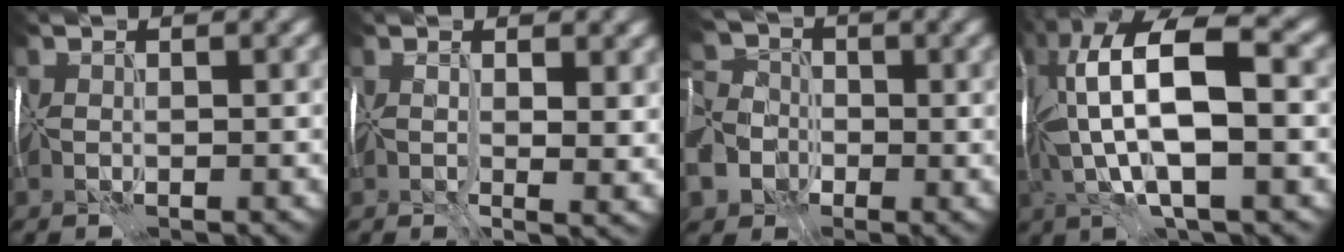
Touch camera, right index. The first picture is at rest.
{"total": 5.5, "force": [0.6, 2.6, 4.8], "torque": [-0.056, -0.019, 0.014]}
{"total": 11.8, "force": [-5.6, 8.9, 5.3], "torque": [-0.122, -0.031, -0.108]}
{"total": 14.1, "force": [1.7, 4.9, 13.1], "torque": [-0.257, 0.025, 0.036]}